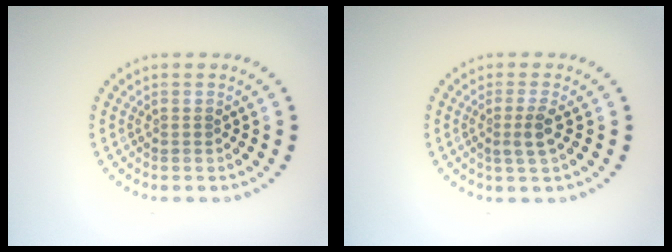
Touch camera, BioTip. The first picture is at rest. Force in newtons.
{"total": 1.9, "press": 1.5, "slide": 1.1}